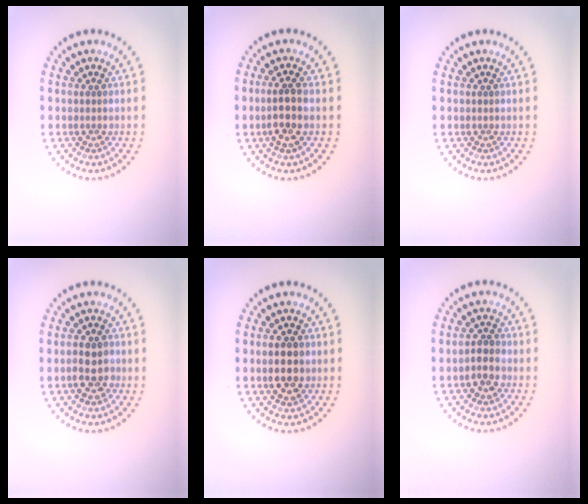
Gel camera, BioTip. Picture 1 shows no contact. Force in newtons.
{"total": 2.7, "press": 2.5, "slide": 1.2}
{"total": 0.0}
{"total": 2.8, "press": 2.7, "slide": 0.3}
{"total": 4.0, "press": 4.0, "slide": 0.4}
{"total": 2.2, "press": 2.2, "slide": 0.2}